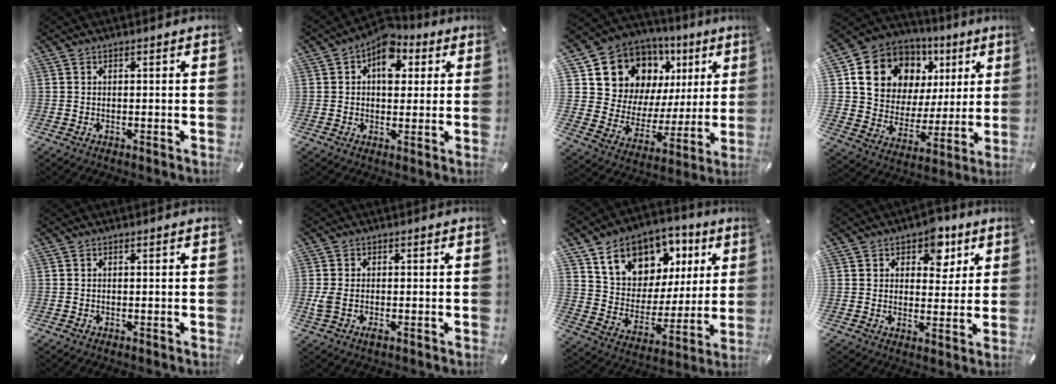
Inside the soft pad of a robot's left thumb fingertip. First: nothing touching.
{"total": 9.8, "force": [3.4, 6.7, 6.2], "torque": [-0.076, -0.013, 0.056]}
{"total": 13.0, "force": [8.5, 9.4, 3.0], "torque": [-0.066, -0.080, 0.160]}
{"total": 14.2, "force": [6.8, 11.3, 5.2], "torque": [-0.097, -0.041, 0.133]}
{"total": 0.0}
{"total": 2.9, "force": [-0.5, 1.6, 2.3], "torque": [-0.048, -0.001, -0.009]}
{"total": 14.2, "force": [8.1, 10.8, 4.3], "torque": [-0.086, -0.051, 0.151]}
{"total": 7.8, "force": [4.5, 5.6, 3.1], "torque": [-0.026, -0.023, 0.075]}